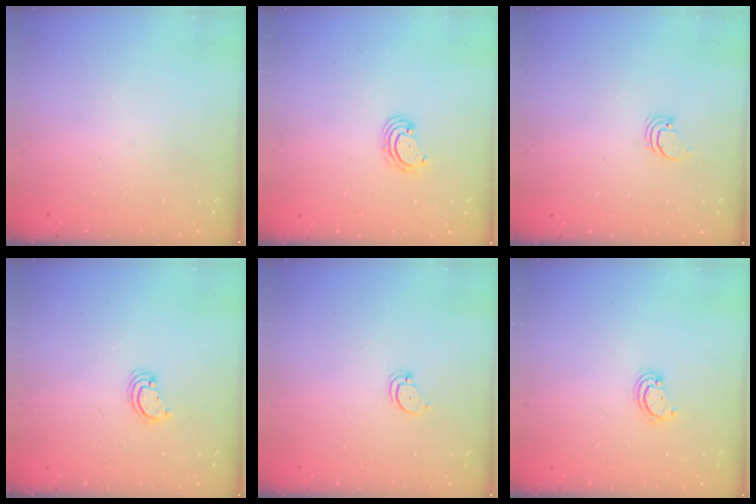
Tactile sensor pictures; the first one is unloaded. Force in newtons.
{"total": 2.7, "press": 2.7, "slide": 0.7}
{"total": 0.9, "press": 0.9, "slide": 0.0}
{"total": 2.6, "press": 2.6, "slide": 0.2}
{"total": 2.6, "press": 2.6, "slide": 0.0}
{"total": 2.3, "press": 2.3, "slide": 0.3}